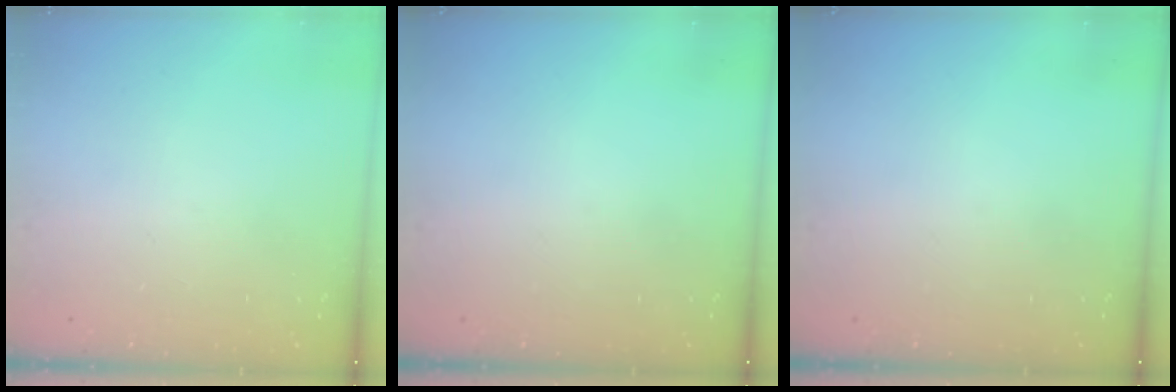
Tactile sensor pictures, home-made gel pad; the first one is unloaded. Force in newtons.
{"total": 0.0}
{"total": 0.0}